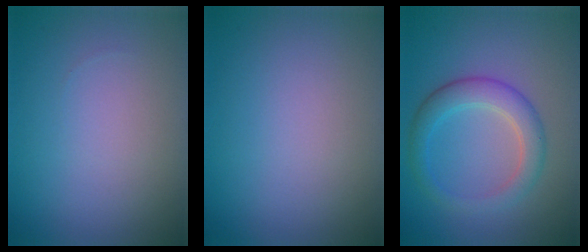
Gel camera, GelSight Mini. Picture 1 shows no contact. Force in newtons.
{"total": 0.0}
{"total": 3.6, "press": 3.6, "slide": 0.1}